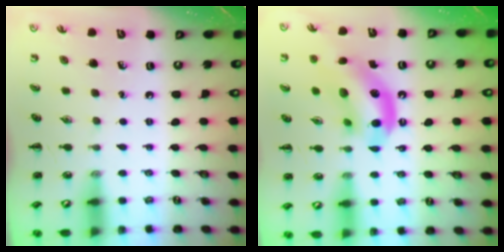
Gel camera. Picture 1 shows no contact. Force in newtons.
{"total": 14.8, "press": 14.5, "slide": 3.2}